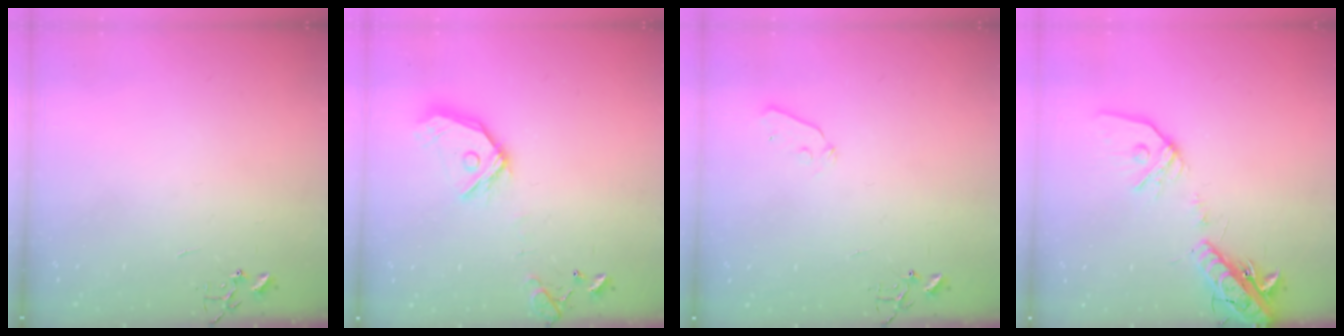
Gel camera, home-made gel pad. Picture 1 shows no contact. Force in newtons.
{"total": 14.2, "press": 14.1, "slide": 2.1}
{"total": 4.0, "press": 4.0, "slide": 0.5}
{"total": 15.6, "press": 15.3, "slide": 3.2}